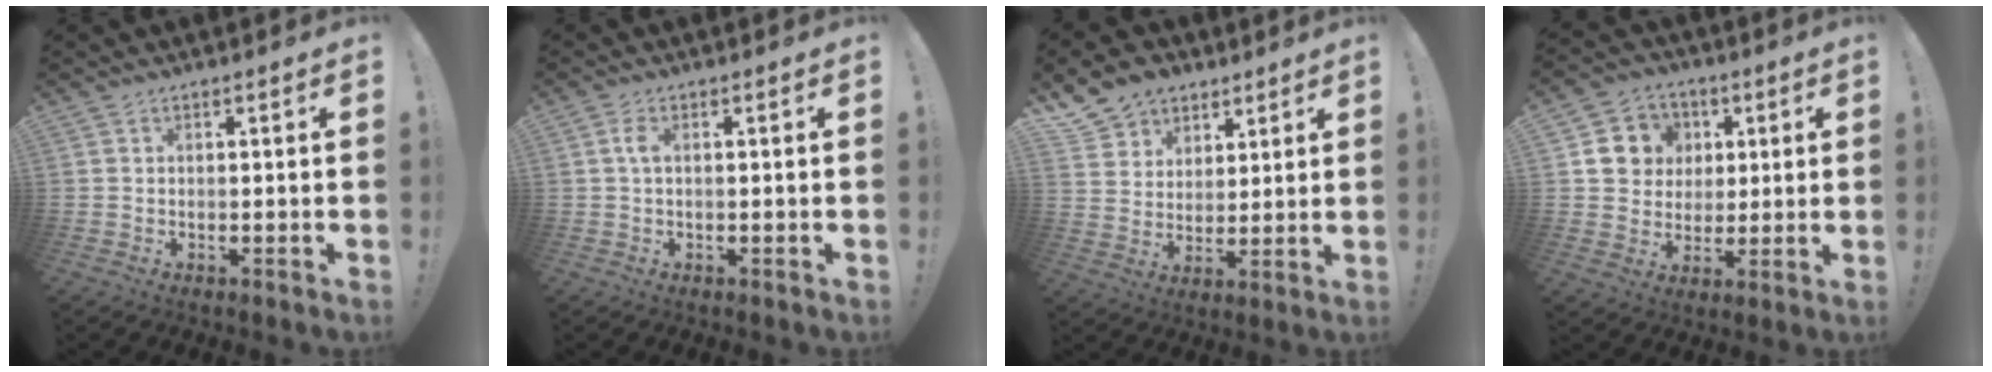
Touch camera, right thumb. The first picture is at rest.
{"total": 2.4, "force": [0.2, 0.7, 2.3], "torque": [-0.038, 0.003, 0.001]}
{"total": 11.0, "force": [6.9, 8.3, 2.4], "torque": [-0.046, -0.041, 0.140]}
{"total": 11.1, "force": [2.7, 10.3, 3.0], "torque": [-0.039, -0.005, 0.058]}